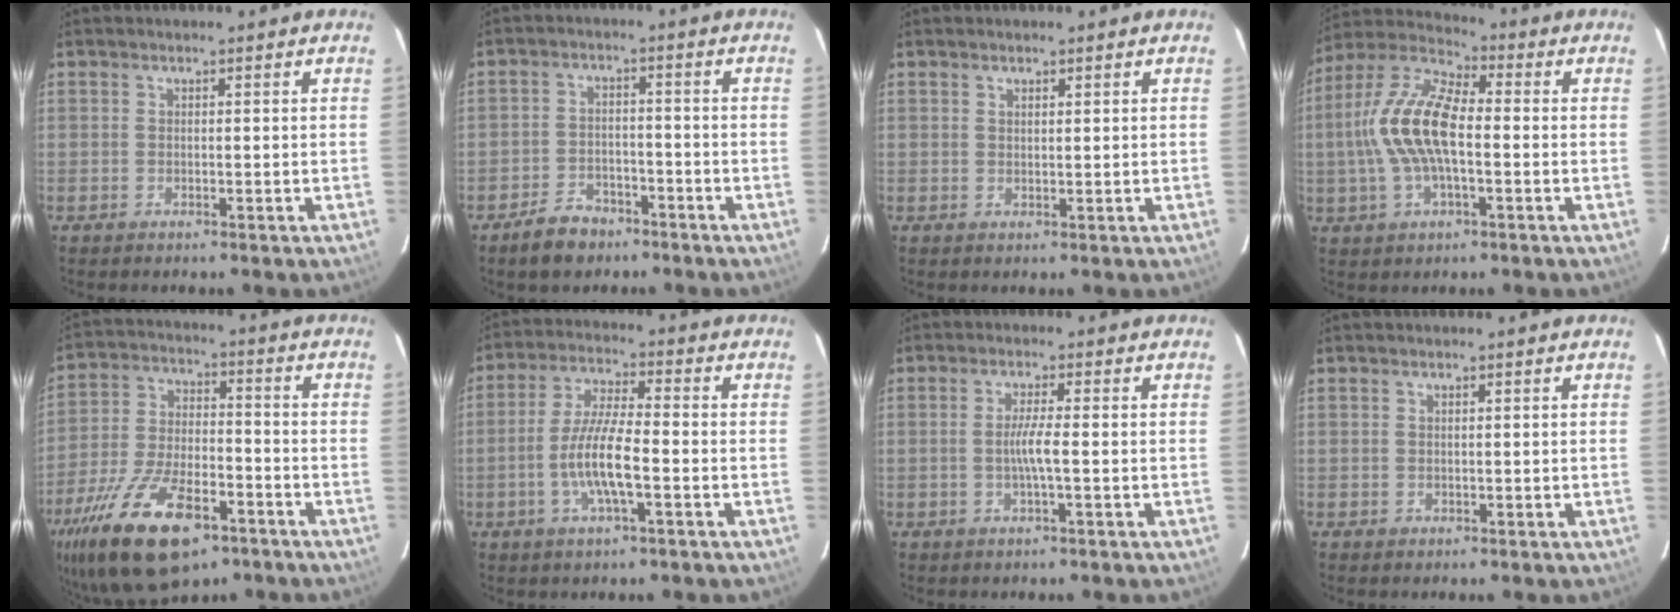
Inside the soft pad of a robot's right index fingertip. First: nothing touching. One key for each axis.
{"total": 6.6, "fx": -4.8, "fy": 3.8, "fz": 2.3, "tx": -0.064, "ty": 0.015, "tz": -0.072}
{"total": 1.0, "fx": 0.8, "fy": 0.5, "fz": 0.5, "tx": -0.007, "ty": 0.001, "tz": 0.013}
{"total": 14.4, "fx": -1.0, "fy": 6.0, "fz": 13.0, "tx": -0.271, "ty": 0.014, "tz": -0.027}
{"total": 21.6, "fx": -12.6, "fy": 9.7, "fz": 14.7, "tx": -0.308, "ty": -0.036, "tz": -0.211}
{"total": 9.1, "fx": -2.8, "fy": 1.6, "fz": 8.6, "tx": -0.172, "ty": -0.002, "tz": -0.055}
{"total": 3.3, "fx": -0.7, "fy": -0.4, "fz": 3.2, "tx": -0.061, "ty": -0.002, "tz": -0.015}
{"total": 0.5, "fx": 0.2, "fy": 0.5, "fz": 0.0, "tx": 0.003, "ty": 0.003, "tz": 0.003}